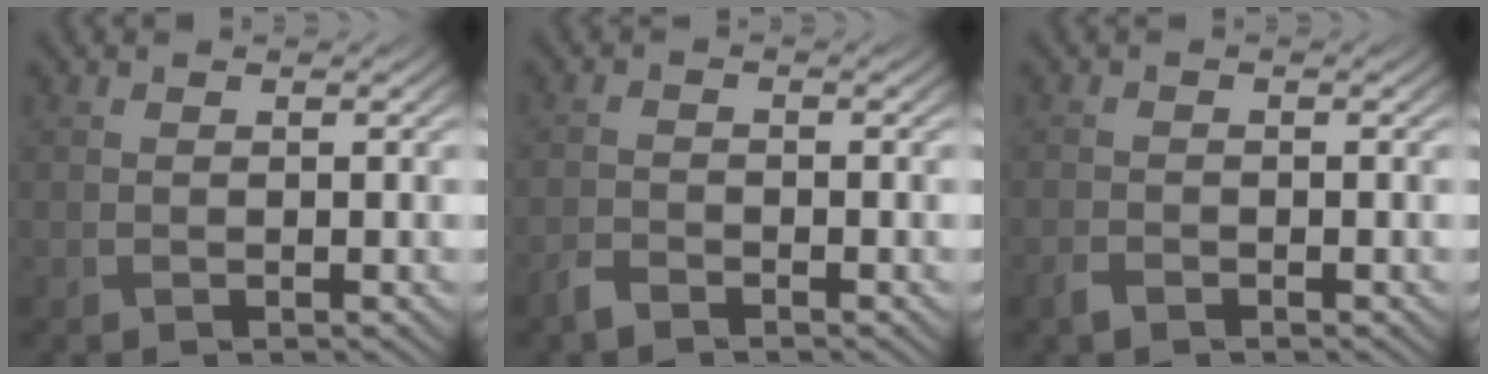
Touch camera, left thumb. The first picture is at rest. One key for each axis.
{"total": 1.7, "fx": -1.5, "fy": 0.5, "fz": 0.7, "tx": -0.018, "ty": 0.002, "tz": -0.038}
{"total": 1.2, "fx": -0.9, "fy": 0.5, "fz": 0.6, "tx": -0.014, "ty": 0.001, "tz": -0.023}